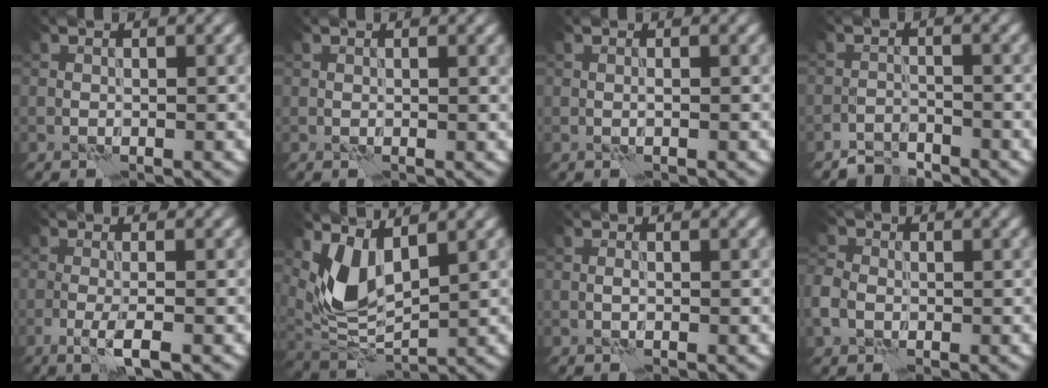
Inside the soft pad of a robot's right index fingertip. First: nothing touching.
{"total": 0.6, "force": [0.6, 0.0, 0.3], "torque": [-0.001, 0.003, 0.010]}
{"total": 0.0}
{"total": 2.2, "force": [-2.1, 0.6, 0.1], "torque": [0.003, 0.007, -0.044]}
{"total": 2.5, "force": [-0.9, 0.3, 2.3], "torque": [-0.039, 0.003, -0.023]}
{"total": 4.8, "force": [2.2, 2.3, 3.6], "torque": [-0.083, -0.008, 0.049]}
{"total": 0.5, "force": [-0.2, 0.1, 0.5], "torque": [-0.013, 0.005, -0.005]}
{"total": 3.4, "force": [-0.8, 2.8, 1.9], "torque": [-0.045, -0.005, -0.019]}